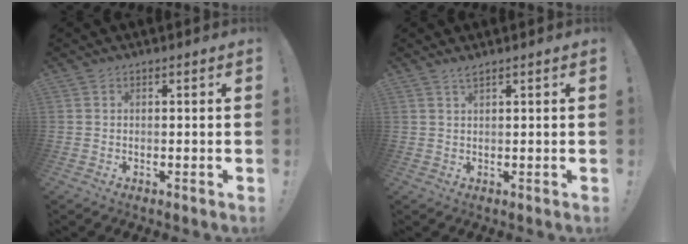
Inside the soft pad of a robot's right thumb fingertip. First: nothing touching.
{"total": 1.5, "force": [1.3, -0.2, 0.9], "torque": [-0.013, -0.007, 0.022]}